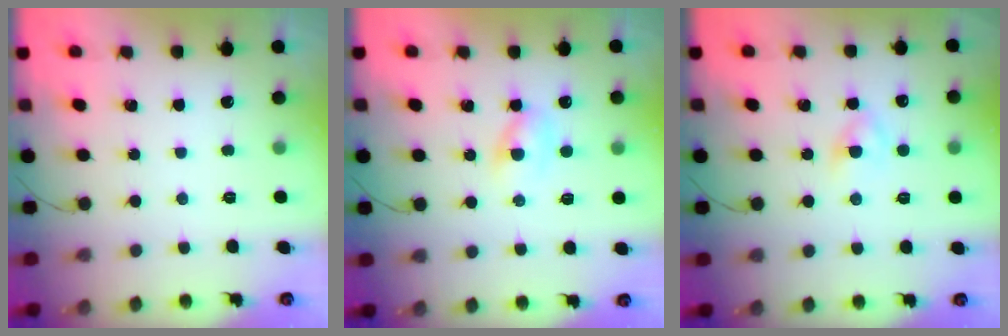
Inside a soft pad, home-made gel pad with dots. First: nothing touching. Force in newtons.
{"total": 2.6, "press": 2.4, "slide": 1.0}
{"total": 2.8, "press": 2.6, "slide": 1.2}